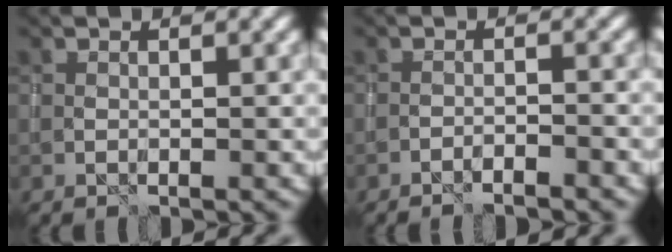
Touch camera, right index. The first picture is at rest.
{"total": 1.9, "force": [-1.7, 0.1, 0.9], "torque": [-0.017, 0.008, -0.030]}